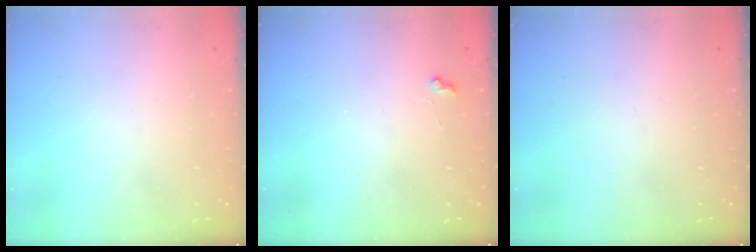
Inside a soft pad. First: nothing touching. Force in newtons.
{"total": 4.3, "press": 4.3, "slide": 0.6}
{"total": 0.0}